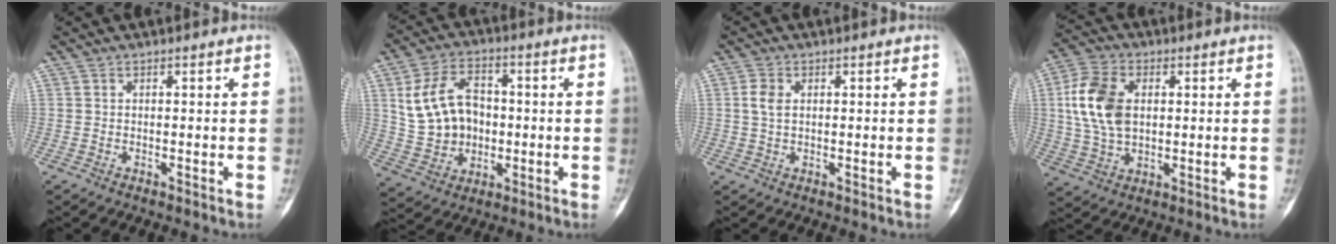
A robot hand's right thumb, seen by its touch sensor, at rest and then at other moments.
{"total": 13.5, "force": [1.2, 10.4, 8.6], "torque": [-0.130, 0.016, 0.030]}
{"total": 2.9, "force": [0.5, 2.0, 2.1], "torque": [-0.047, 0.005, 0.010]}
{"total": 12.3, "force": [1.9, 8.1, 9.1], "torque": [-0.182, 0.007, 0.036]}